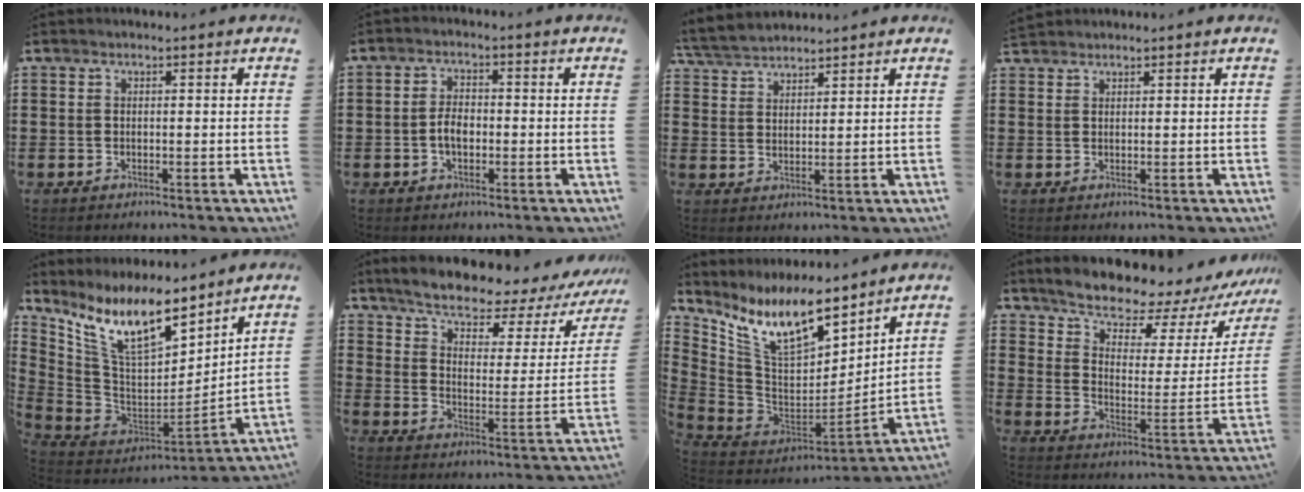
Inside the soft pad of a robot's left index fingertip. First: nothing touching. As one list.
[{"total": 3.1, "force": [-0.6, 1.8, 2.5], "torque": [-0.055, 0.002, -0.015]}, {"total": 4.1, "force": [3.9, 0.9, 0.9], "torque": [-0.032, -0.008, 0.072]}, {"total": 1.3, "force": [1.3, 0.2, 0.1], "torque": [-0.006, 0.000, 0.026]}, {"total": 13.0, "force": [8.9, 3.8, 8.6], "torque": [-0.188, -0.055, 0.159]}, {"total": 5.8, "force": [5.0, 1.1, 2.7], "torque": [-0.071, -0.041, 0.078]}, {"total": 13.3, "force": [9.2, 4.3, 8.5], "torque": [-0.195, -0.059, 0.163]}, {"total": 8.0, "force": [7.4, 1.8, 2.3], "torque": [-0.069, -0.060, 0.125]}]